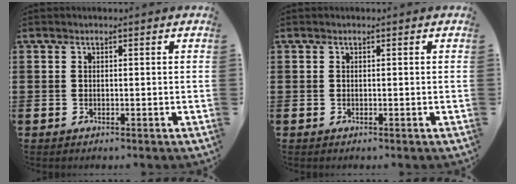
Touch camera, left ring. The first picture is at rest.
{"total": 0.0}